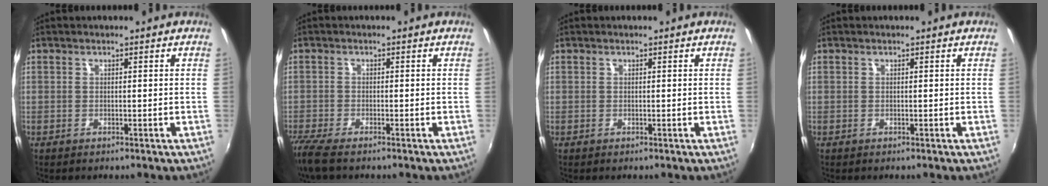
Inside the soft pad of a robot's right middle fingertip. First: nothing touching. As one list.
[{"total": 5.3, "force": [-4.2, 0.8, 3.0], "torque": [-0.082, -0.022, -0.083]}, {"total": 0.0}, {"total": 0.0}]